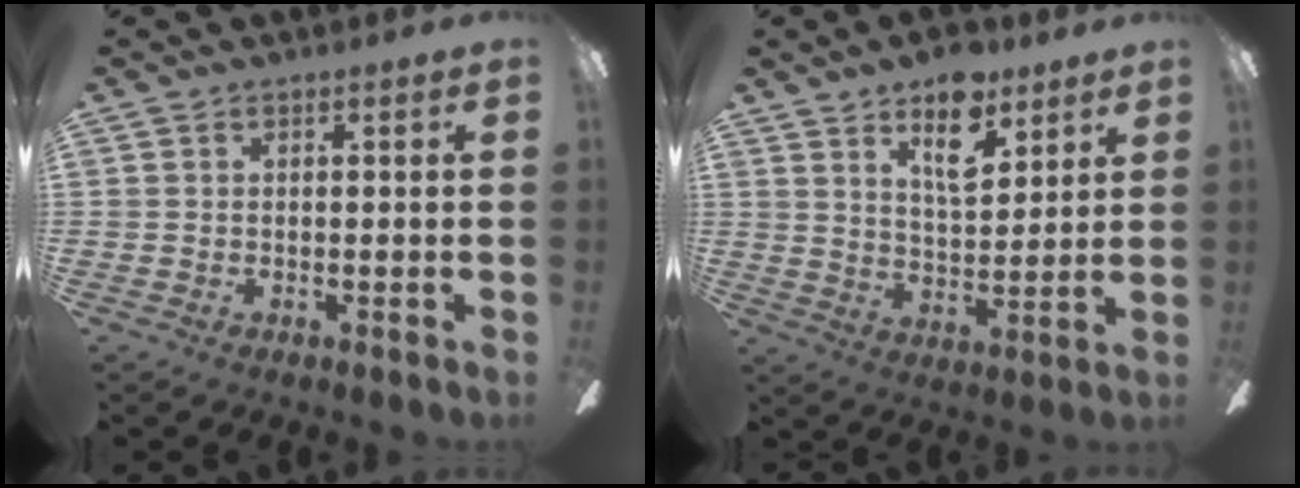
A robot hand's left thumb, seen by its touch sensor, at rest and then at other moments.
{"total": 11.9, "force": [7.6, 5.7, 7.2], "torque": [-0.100, -0.033, 0.132]}